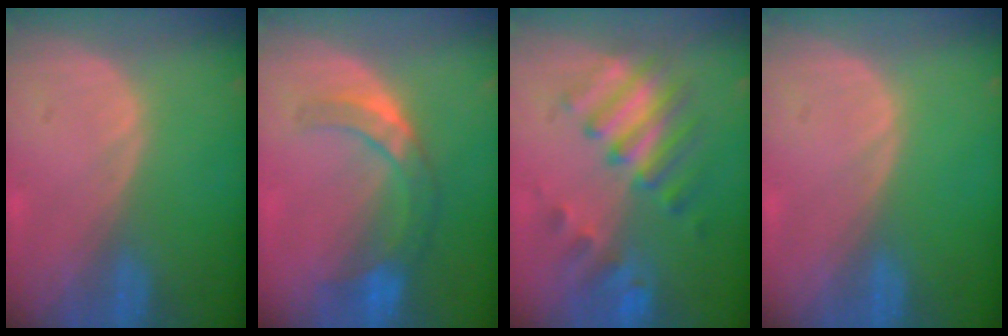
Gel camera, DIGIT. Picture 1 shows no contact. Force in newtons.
{"total": 7.2, "press": 6.4, "slide": 3.3}
{"total": 7.9, "press": 7.7, "slide": 1.8}
{"total": 0.0}